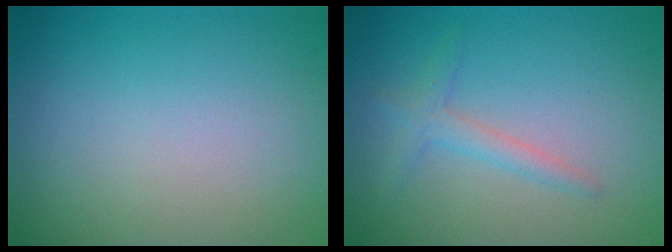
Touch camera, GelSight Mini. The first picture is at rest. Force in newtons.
{"total": 1.7, "press": 1.7, "slide": 0.1}